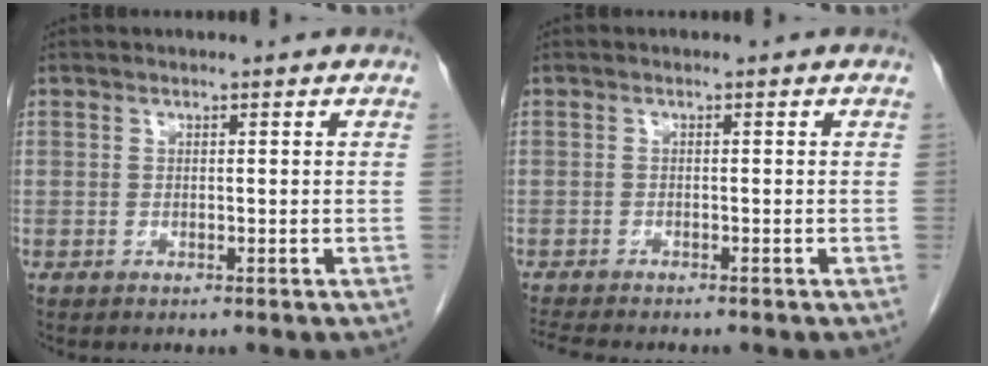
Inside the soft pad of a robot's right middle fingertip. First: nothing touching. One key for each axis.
{"total": 4.6, "fx": -4.2, "fy": 0.5, "fz": 1.9, "tx": -0.033, "ty": -0.013, "tz": -0.069}